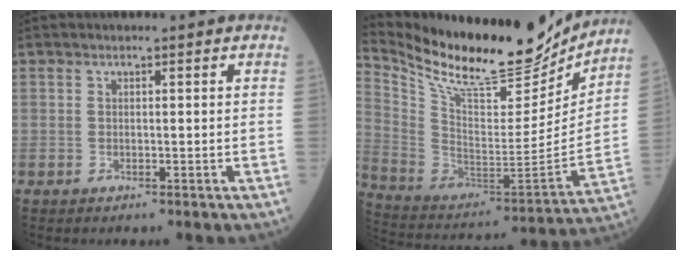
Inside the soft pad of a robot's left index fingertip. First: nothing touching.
{"total": 22.3, "force": [20.0, 4.6, 8.9], "torque": [-0.179, -0.051, 0.327]}